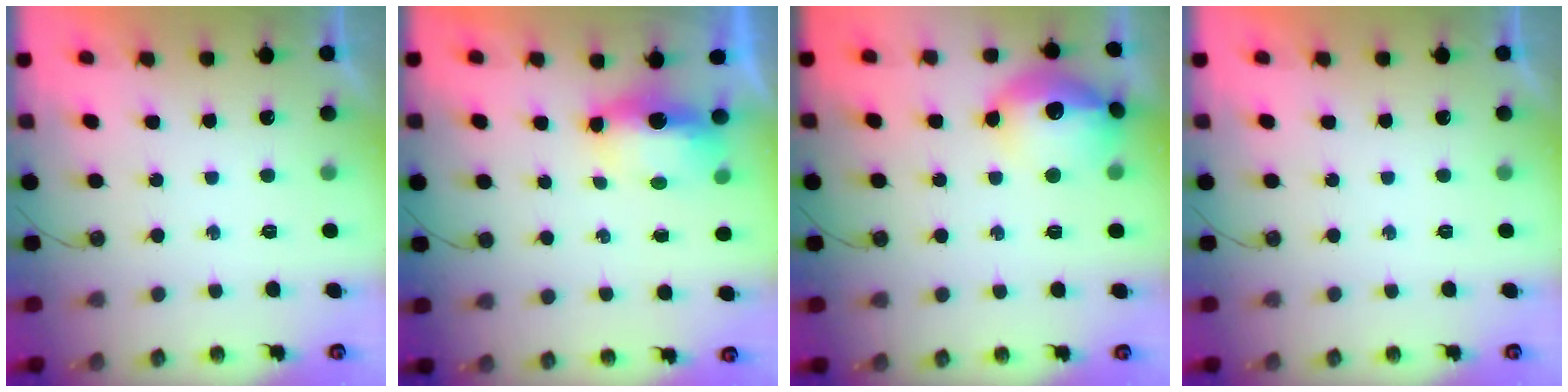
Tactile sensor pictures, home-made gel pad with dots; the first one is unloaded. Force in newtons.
{"total": 13.9, "press": 8.4, "slide": 11.0}
{"total": 17.0, "press": 17.0, "slide": 1.3}
{"total": 0.0}